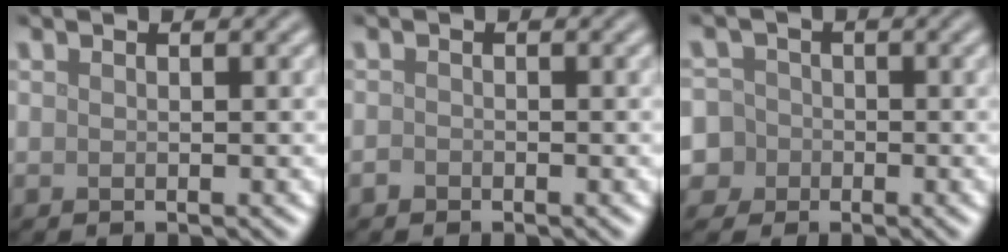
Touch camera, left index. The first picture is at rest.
{"total": 0.7, "force": [-0.5, 0.5, 0.1], "torque": [0.000, -0.002, -0.010]}
{"total": 7.7, "force": [-2.3, 7.2, 1.8], "torque": [-0.050, 0.006, -0.083]}